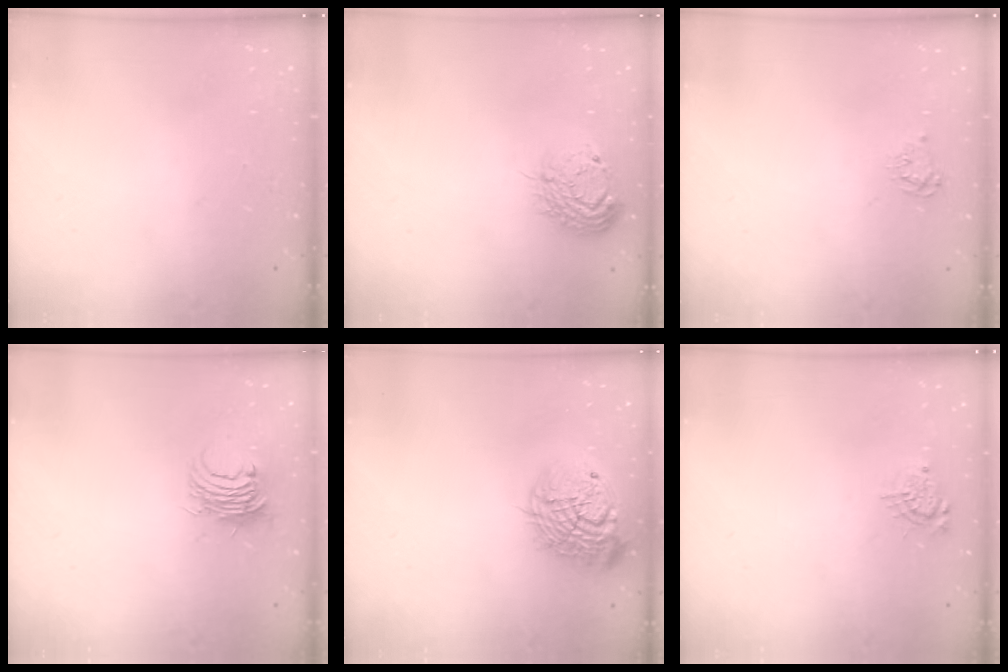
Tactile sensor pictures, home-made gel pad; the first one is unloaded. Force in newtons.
{"total": 11.6, "press": 11.6, "slide": 0.9}
{"total": 4.0, "press": 4.0, "slide": 0.5}
{"total": 7.8, "press": 7.8, "slide": 0.3}
{"total": 17.9, "press": 17.8, "slide": 1.3}
{"total": 5.1, "press": 5.0, "slide": 0.6}